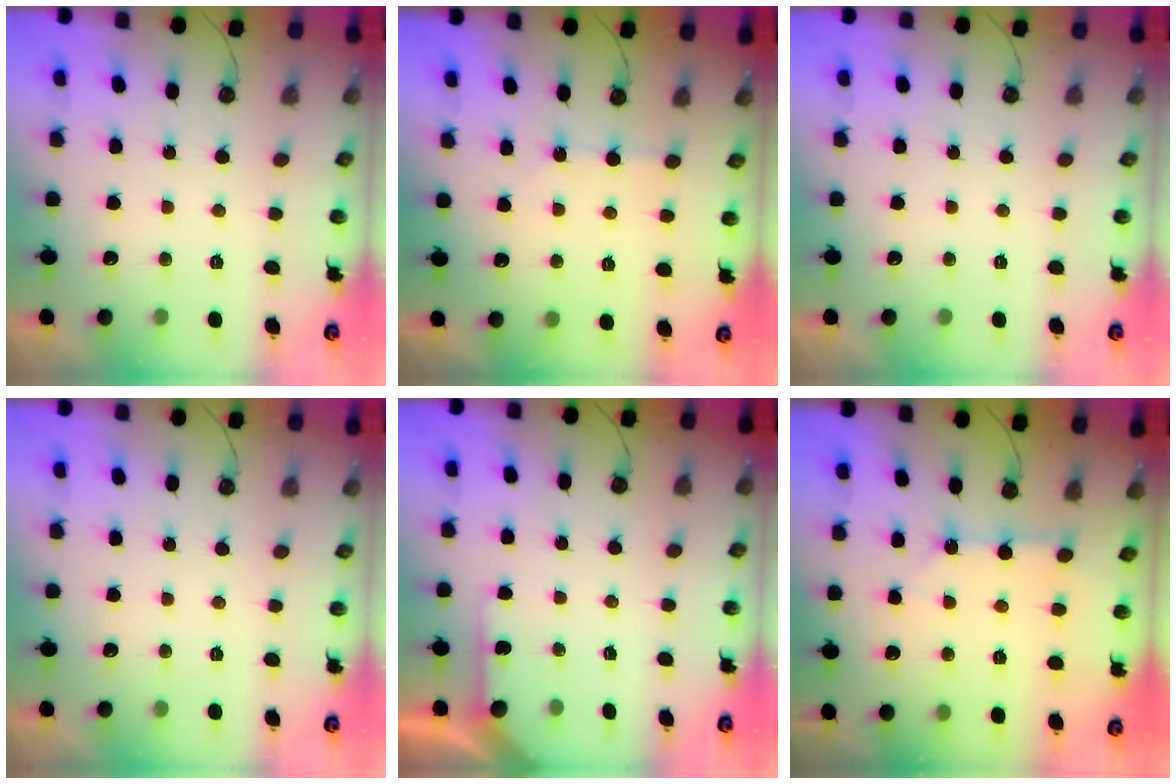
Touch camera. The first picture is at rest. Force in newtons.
{"total": 1.9, "press": 1.8, "slide": 0.4}
{"total": 0.0}
{"total": 0.0}
{"total": 4.3, "press": 4.3, "slide": 0.2}
{"total": 2.6, "press": 2.6, "slide": 0.1}